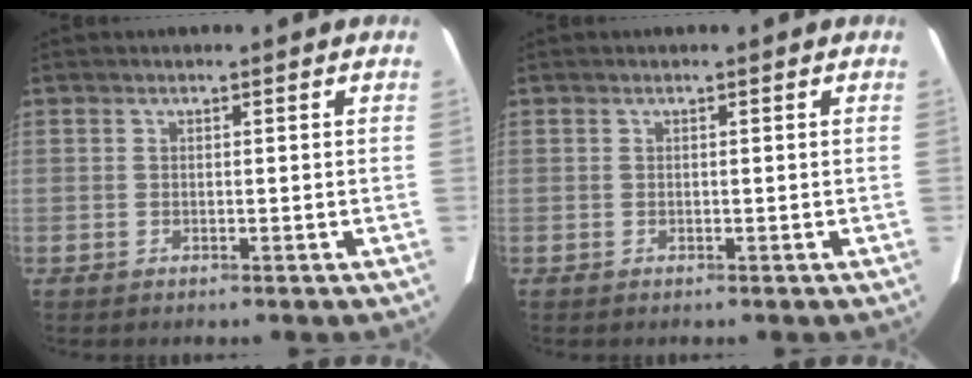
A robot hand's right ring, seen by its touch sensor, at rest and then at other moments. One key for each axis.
{"total": 0.0}